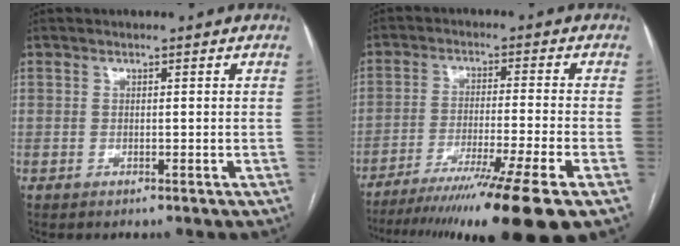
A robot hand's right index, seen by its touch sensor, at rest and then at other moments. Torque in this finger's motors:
{"motor_torque": [1.66, -0.47, 1.05, 0.21]}